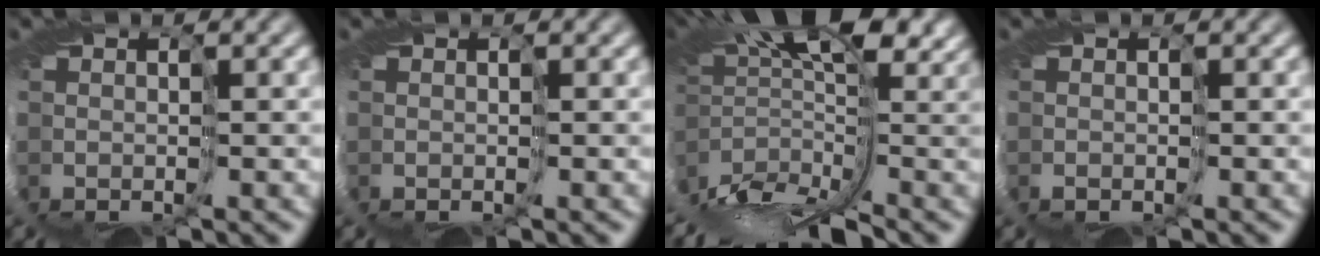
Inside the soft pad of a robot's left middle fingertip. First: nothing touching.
{"total": 0.0}
{"total": 9.5, "force": [-4.0, 2.1, 8.3], "torque": [-0.146, 0.010, -0.076]}
{"total": 0.7, "force": [-0.5, 0.5, 0.3], "torque": [-0.007, 0.001, -0.007]}